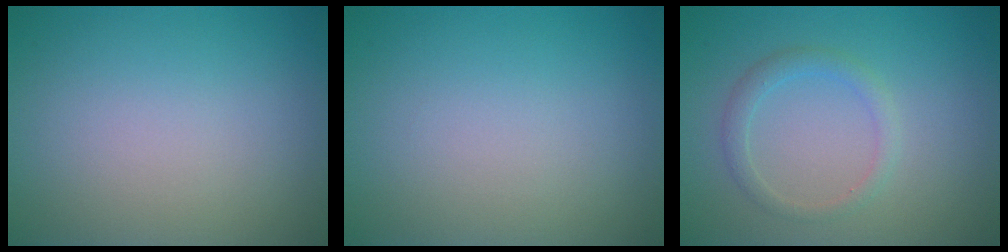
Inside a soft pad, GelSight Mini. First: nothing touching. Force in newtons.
{"total": 0.0}
{"total": 1.7, "press": 1.7, "slide": 0.2}